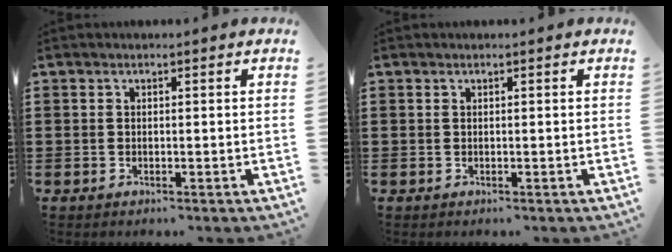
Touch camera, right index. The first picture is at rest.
{"total": 0.0}